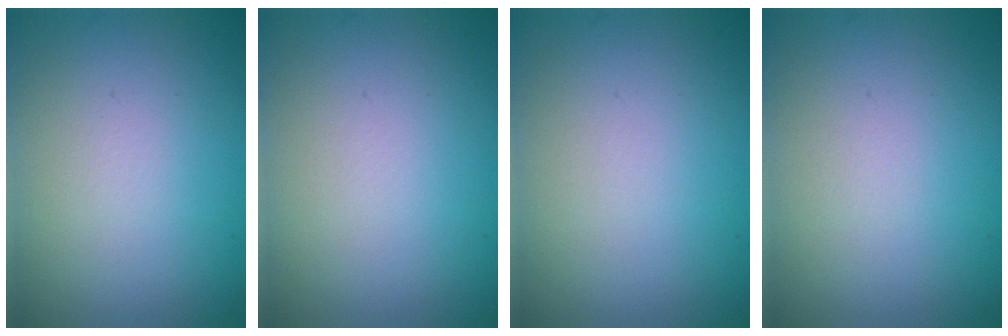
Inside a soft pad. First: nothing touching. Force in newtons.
{"total": 0.0}
{"total": 0.0}
{"total": 0.0}